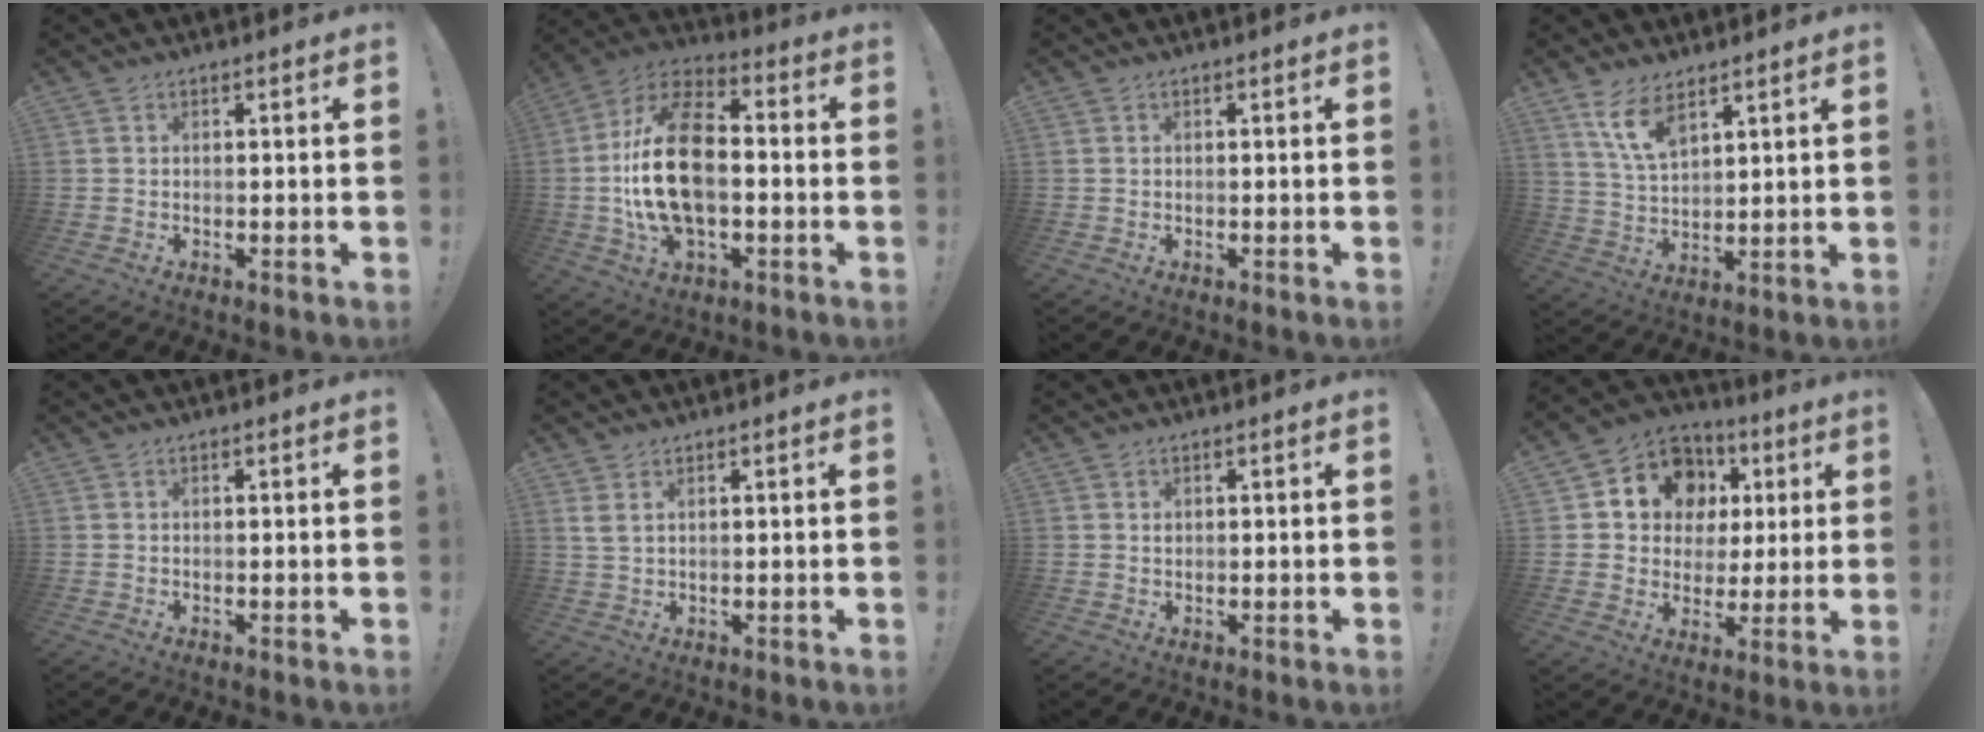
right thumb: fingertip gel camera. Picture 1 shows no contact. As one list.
[{"total": 21.8, "force": [-1.4, 12.9, 17.5], "torque": [-0.334, 0.024, -0.020]}, {"total": 0.0}, {"total": 9.0, "force": [6.3, 3.9, 5.2], "torque": [-0.102, -0.029, 0.121]}, {"total": 0.0}, {"total": 2.5, "force": [1.2, 0.9, 2.0], "torque": [-0.042, 0.000, 0.024]}, {"total": 0.7, "force": [0.4, 0.6, 0.2], "torque": [0.004, -0.002, 0.007]}, {"total": 13.1, "force": [4.5, 11.3, 4.8], "torque": [-0.068, -0.020, 0.103]}]